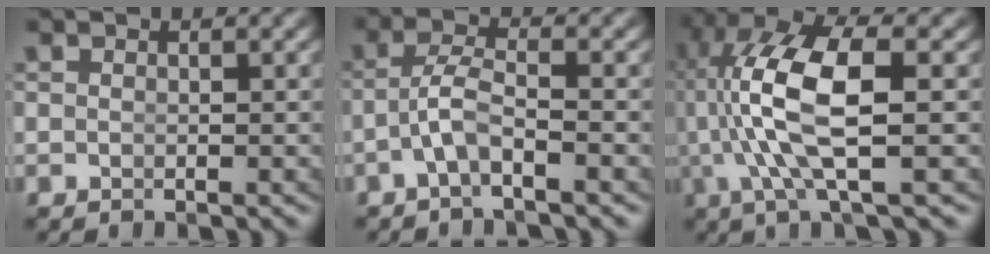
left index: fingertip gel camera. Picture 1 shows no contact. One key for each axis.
{"total": 2.7, "fx": -1.8, "fy": 0.3, "fz": 2.0, "tx": -0.045, "ty": -0.001, "tz": -0.030}
{"total": 8.0, "fx": 1.1, "fy": 2.6, "fz": 7.5, "tx": -0.161, "ty": -0.009, "tz": 0.025}